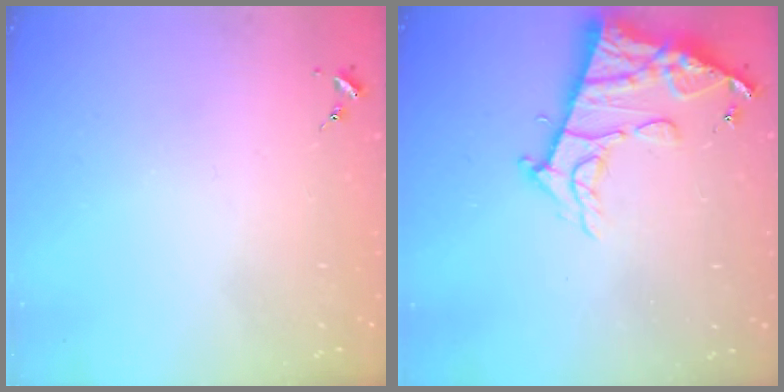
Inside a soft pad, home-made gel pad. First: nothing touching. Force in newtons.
{"total": 14.9, "press": 14.8, "slide": 1.4}